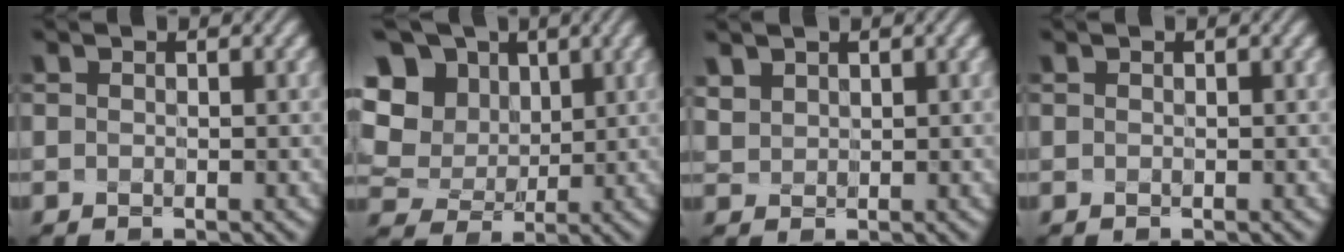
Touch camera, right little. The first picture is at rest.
{"total": 11.9, "force": [4.8, 9.6, 5.1], "torque": [-0.146, 0.022, 0.098]}
{"total": 3.4, "force": [1.8, 2.6, 1.3], "torque": [-0.062, 0.017, 0.036]}
{"total": 0.0}